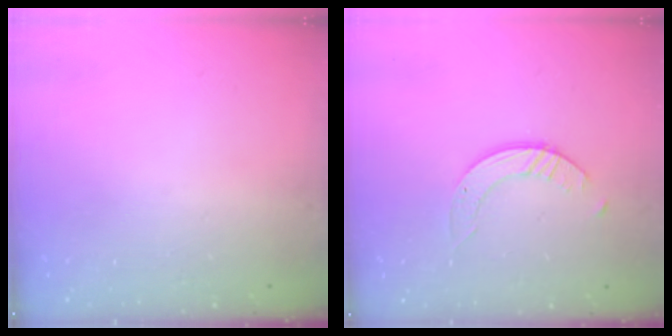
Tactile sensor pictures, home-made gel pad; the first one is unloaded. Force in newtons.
{"total": 2.5, "press": 2.5, "slide": 0.3}